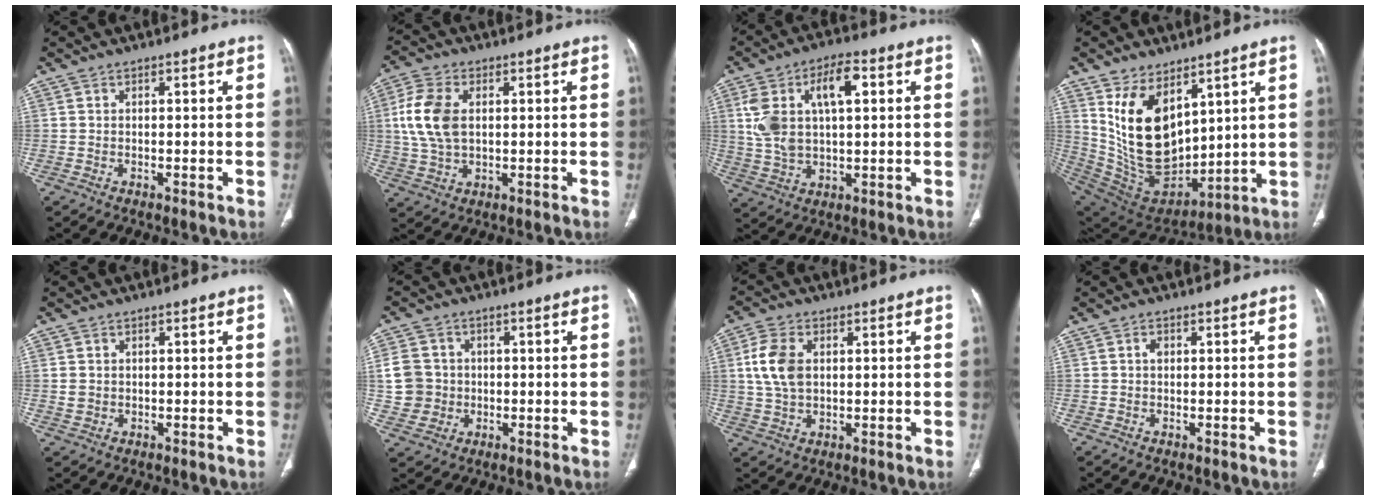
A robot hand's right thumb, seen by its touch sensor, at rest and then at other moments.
{"total": 9.9, "force": [1.4, 6.2, 7.6], "torque": [-0.166, 0.005, 0.030]}
{"total": 13.2, "force": [3.3, 6.7, 11.0], "torque": [-0.208, 0.015, 0.065]}
{"total": 18.3, "force": [7.3, 10.8, 12.8], "torque": [-0.194, -0.047, 0.169]}
{"total": 1.8, "force": [0.1, 1.6, 0.7], "torque": [-0.009, 0.003, 0.009]}
{"total": 7.7, "force": [0.1, 7.4, 2.2], "torque": [-0.022, 0.011, 0.005]}
{"total": 7.7, "force": [1.4, 4.9, 5.8], "torque": [-0.120, 0.004, 0.029]}
{"total": 1.0, "force": [0.2, 0.8, 0.7], "torque": [-0.010, 0.003, 0.002]}